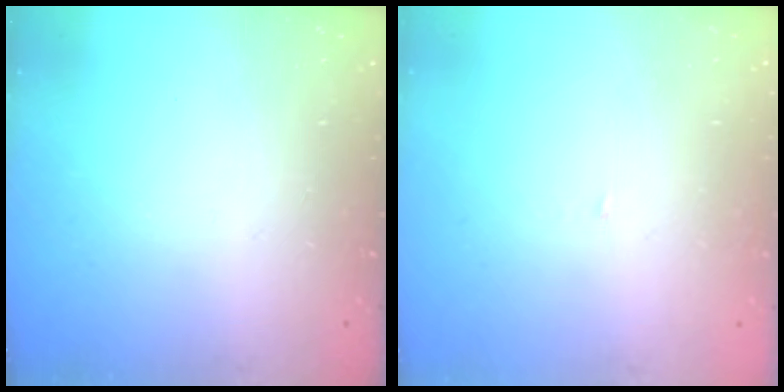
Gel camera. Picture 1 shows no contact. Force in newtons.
{"total": 3.0, "press": 3.0, "slide": 0.2}